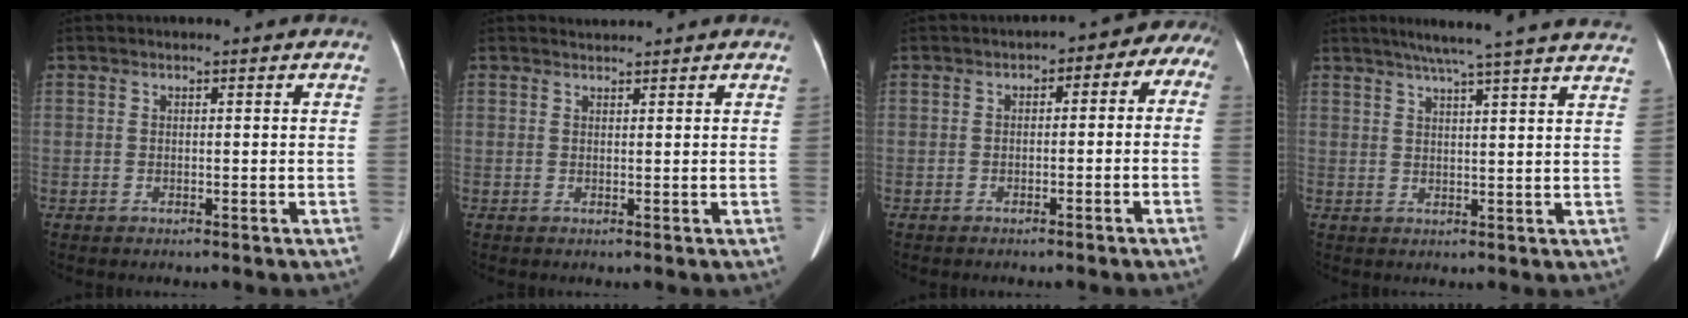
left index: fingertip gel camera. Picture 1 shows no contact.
{"total": 1.0, "force": [0.9, -0.2, -0.2], "torque": [-0.008, 0.004, 0.020]}
{"total": 5.8, "force": [-0.9, 3.9, 4.2], "torque": [-0.035, 0.045, -0.018]}
{"total": 19.0, "force": [16.4, -0.5, 9.6], "torque": [-0.146, 0.004, 0.202]}